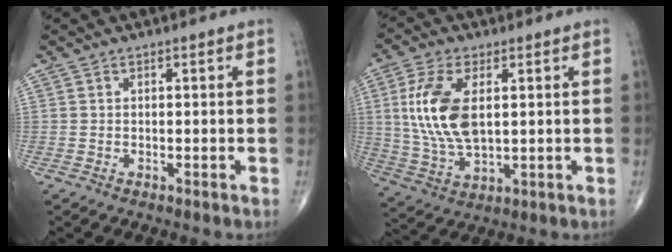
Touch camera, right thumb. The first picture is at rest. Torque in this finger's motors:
{"motor_torque": [-0.50, 1.14, 1.31, 0.25, 0.17]}